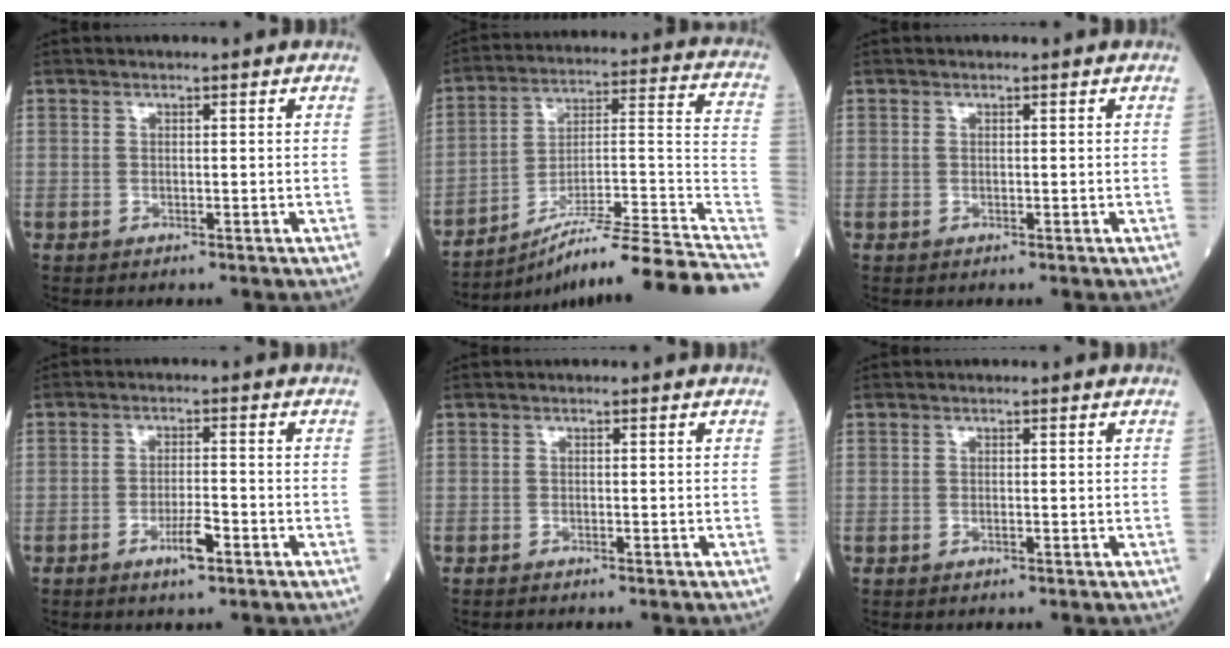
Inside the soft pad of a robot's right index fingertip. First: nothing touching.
{"total": 24.6, "force": [-19.5, -1.2, 15.1], "torque": [-0.144, 0.004, -0.301]}
{"total": 0.0}
{"total": 3.8, "force": [-2.1, 0.5, 3.1], "torque": [-0.058, 0.000, -0.038]}
{"total": 0.6, "force": [-0.6, -0.1, 0.1], "torque": [-0.004, -0.001, -0.013]}
{"total": 0.0}